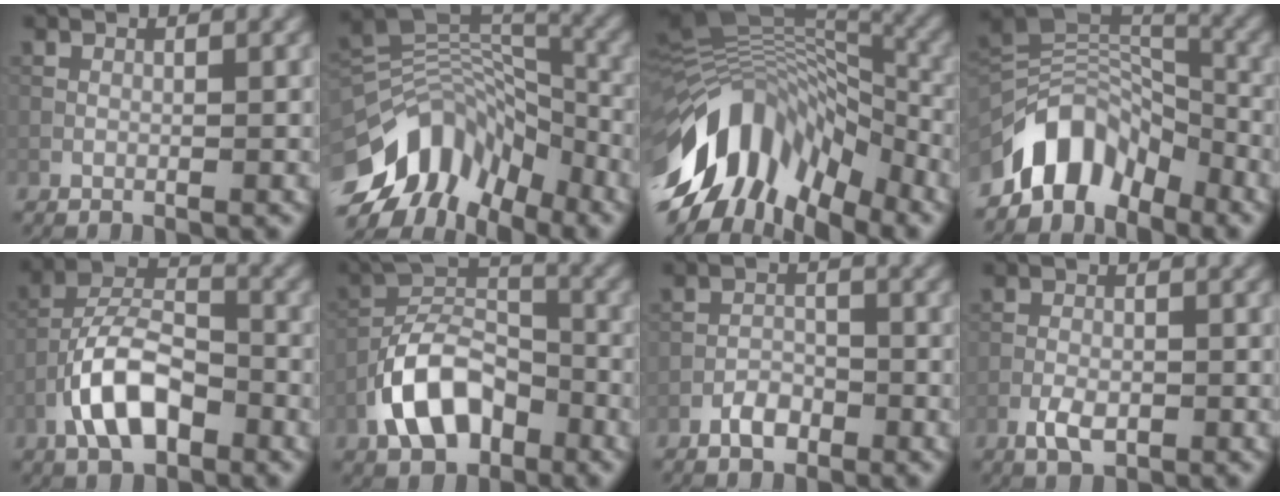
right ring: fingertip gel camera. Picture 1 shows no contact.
{"total": 11.9, "force": [-7.1, 7.1, 6.4], "torque": [-0.115, 0.024, -0.131]}
{"total": 13.4, "force": [-5.6, 7.8, 9.4], "torque": [-0.189, 0.018, -0.102]}
{"total": 7.8, "force": [-5.6, 4.2, 3.6], "torque": [-0.038, 0.004, -0.113]}
{"total": 7.3, "force": [-3.5, 3.5, 5.3], "torque": [-0.093, 0.009, -0.070]}
{"total": 8.2, "force": [-4.2, 4.5, 5.4], "torque": [-0.093, 0.008, -0.086]}
{"total": 2.1, "force": [-1.5, 1.1, 1.0], "torque": [-0.011, 0.006, -0.028]}
{"total": 2.6, "force": [-1.3, 1.3, 1.8], "torque": [-0.033, -0.001, -0.028]}